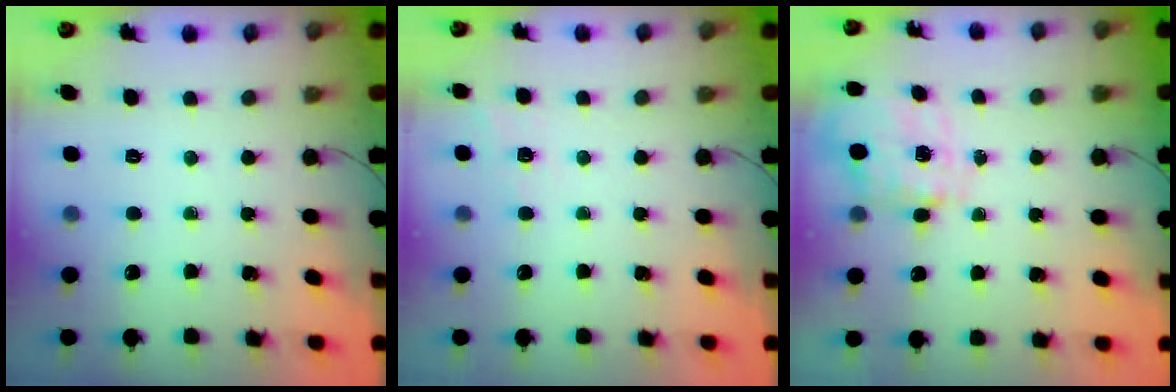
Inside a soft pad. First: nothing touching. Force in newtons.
{"total": 5.7, "press": 5.5, "slide": 1.4}
{"total": 3.6, "press": 3.5, "slide": 1.0}